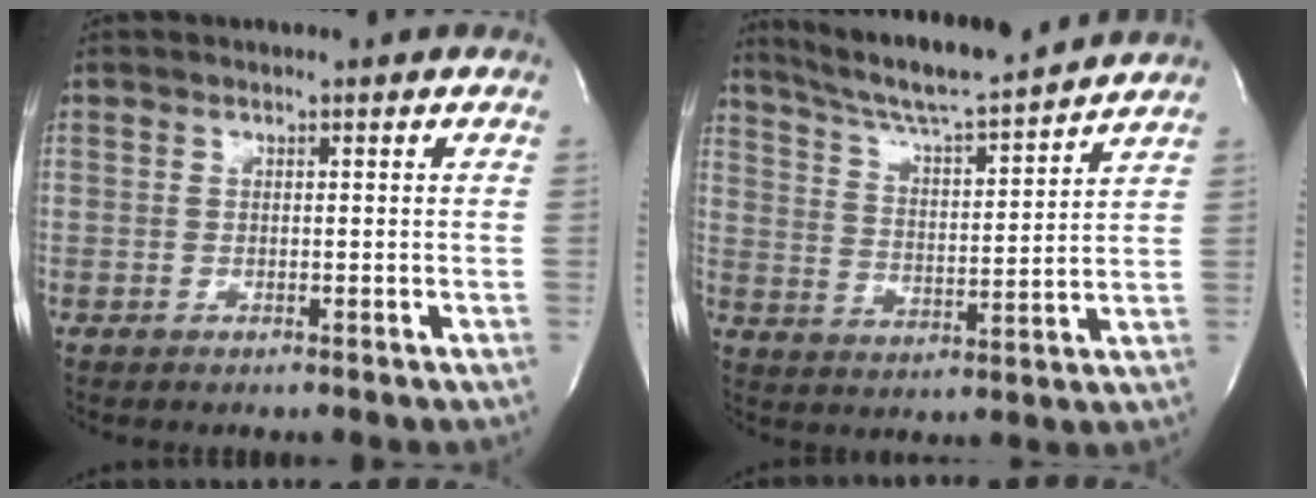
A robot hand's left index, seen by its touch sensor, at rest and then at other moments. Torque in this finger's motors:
{"motor_torque": [-0.05, -0.02, 0.37, 0.10]}